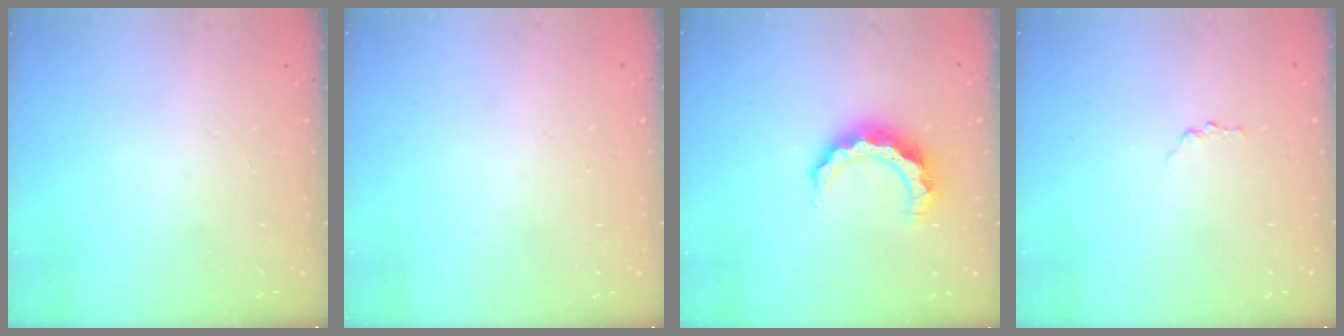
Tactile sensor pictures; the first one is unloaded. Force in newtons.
{"total": 1.4, "press": 1.4, "slide": 0.1}
{"total": 9.0, "press": 9.0, "slide": 0.2}
{"total": 1.2, "press": 1.2, "slide": 0.2}